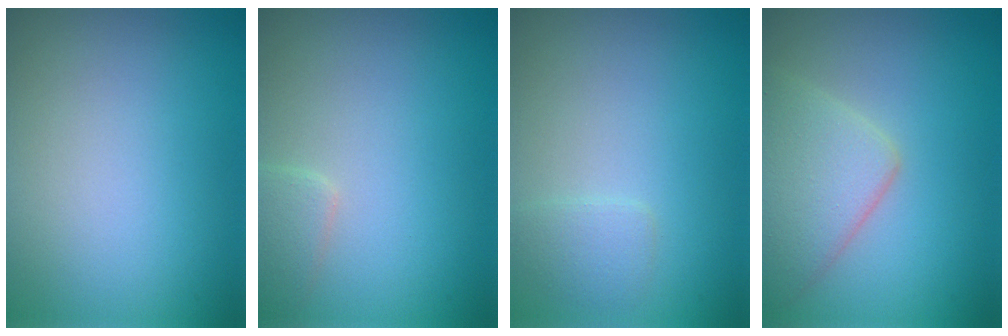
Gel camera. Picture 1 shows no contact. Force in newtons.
{"total": 1.7, "press": 1.7, "slide": 0.1}
{"total": 1.3, "press": 1.3, "slide": 0.1}
{"total": 5.2, "press": 5.2, "slide": 0.3}